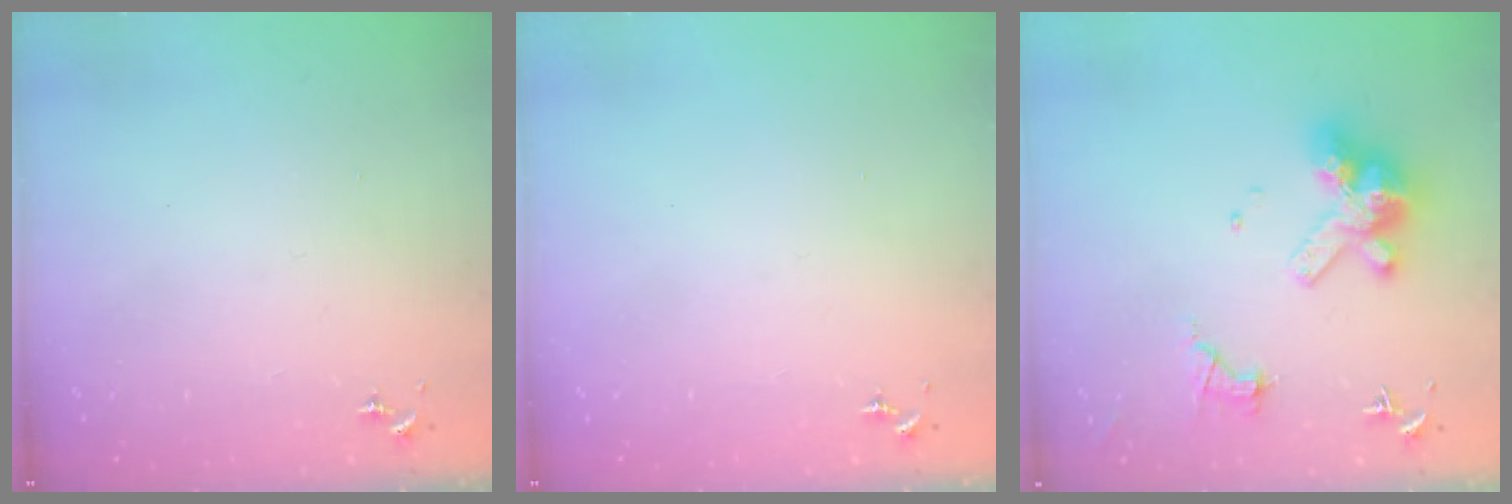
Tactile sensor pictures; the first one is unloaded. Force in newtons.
{"total": 0.0}
{"total": 14.4, "press": 14.3, "slide": 1.7}